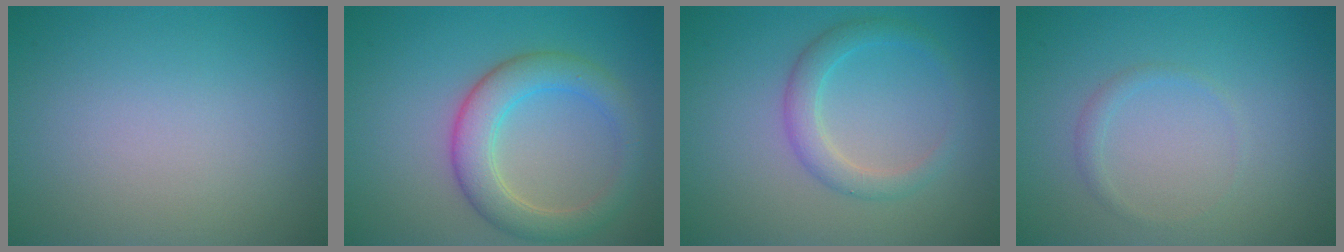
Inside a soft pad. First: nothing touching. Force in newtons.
{"total": 4.8, "press": 4.8, "slide": 0.4}
{"total": 2.6, "press": 2.6, "slide": 0.1}
{"total": 0.9, "press": 0.9, "slide": 0.1}